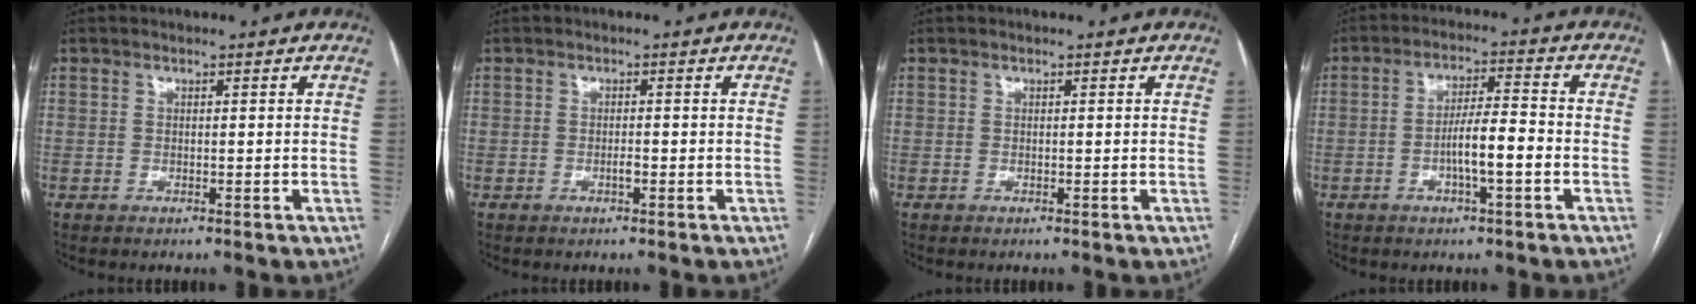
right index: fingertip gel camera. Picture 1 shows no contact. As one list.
[{"total": 1.0, "force": [-0.4, 0.2, 0.9], "torque": [-0.018, 0.001, -0.008]}, {"total": 0.0}, {"total": 6.5, "force": [-2.0, 0.8, 6.2], "torque": [-0.115, 0.009, -0.036]}]